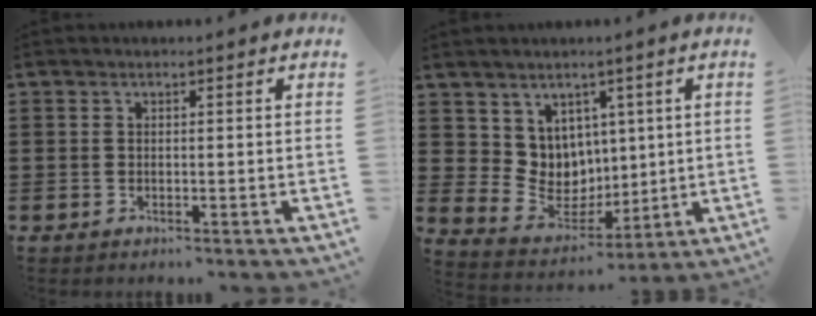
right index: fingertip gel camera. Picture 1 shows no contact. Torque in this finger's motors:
{"motor_torque": [0.71, 0.67, 0.10, 0.03]}